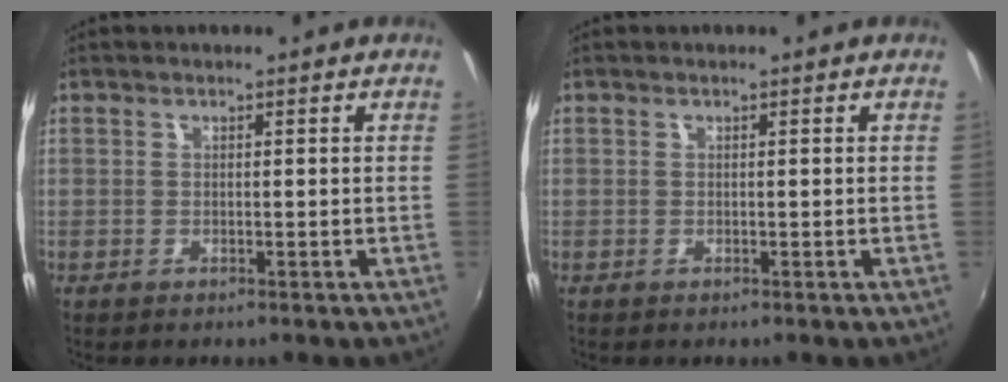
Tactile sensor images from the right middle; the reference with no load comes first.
{"total": 0.0}